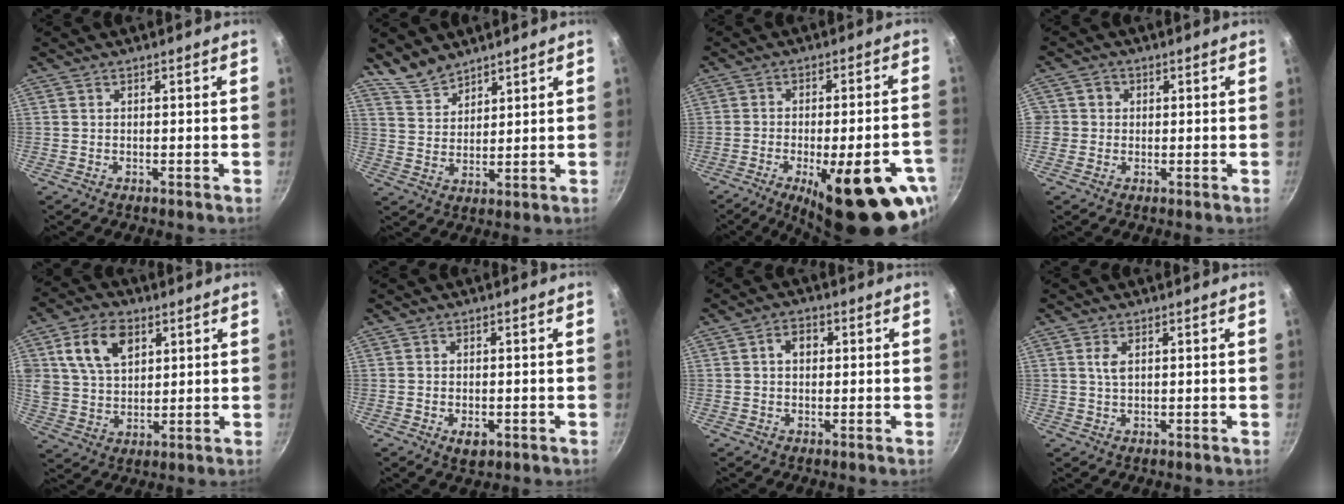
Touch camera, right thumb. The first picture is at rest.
{"total": 6.2, "force": [5.5, 2.4, 1.6], "torque": [-0.019, -0.028, 0.113]}
{"total": 22.4, "force": [-10.0, 7.1, 18.8], "torque": [-0.219, 0.021, -0.126]}
{"total": 3.0, "force": [-0.1, 3.0, 0.6], "torque": [0.010, 0.007, -0.009]}
{"total": 11.8, "force": [4.6, 8.1, 7.3], "torque": [-0.116, -0.009, 0.082]}
{"total": 3.1, "force": [-1.1, 1.8, 2.3], "torque": [-0.031, 0.000, -0.012]}
{"total": 3.7, "force": [0.7, 2.8, 2.4], "torque": [-0.021, 0.010, 0.006]}
{"total": 2.2, "force": [0.7, 1.1, 1.7], "torque": [-0.033, -0.003, 0.015]}